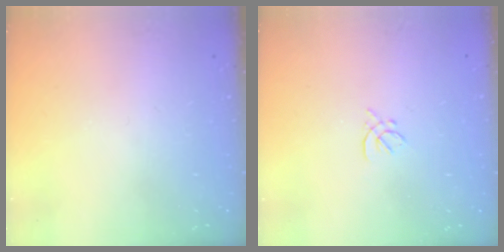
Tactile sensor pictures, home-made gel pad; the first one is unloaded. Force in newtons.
{"total": 2.1, "press": 2.0, "slide": 0.7}